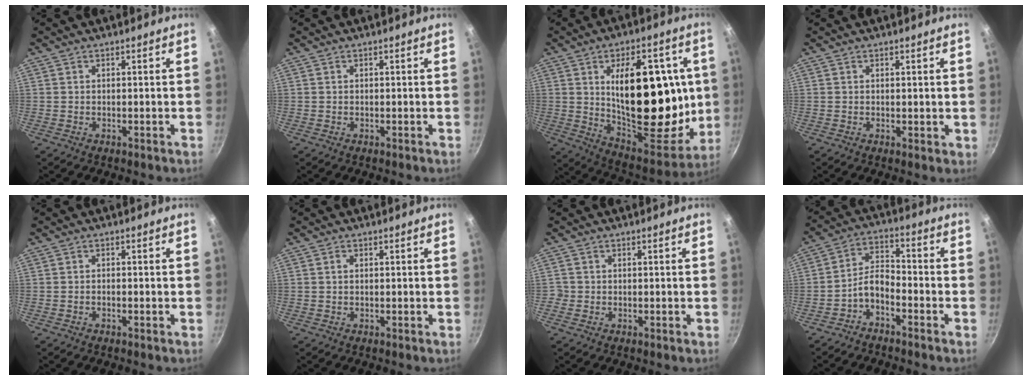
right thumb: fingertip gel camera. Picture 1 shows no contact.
{"total": 0.0}
{"total": 28.0, "force": [3.6, 15.0, 23.3], "torque": [-0.291, -0.028, 0.066]}
{"total": 0.8, "force": [0.4, 0.3, 0.6], "torque": [-0.005, -0.005, 0.003]}
{"total": 0.7, "force": [-0.5, 0.2, 0.4], "torque": [-0.011, 0.007, -0.011]}
{"total": 0.7, "force": [0.1, 0.6, 0.5], "torque": [-0.006, 0.004, 0.001]}
{"total": 1.0, "force": [-0.4, 0.9, 0.1], "torque": [0.000, 0.002, -0.009]}
{"total": 5.7, "force": [-3.6, 2.8, 3.4], "torque": [-0.061, 0.053, -0.072]}